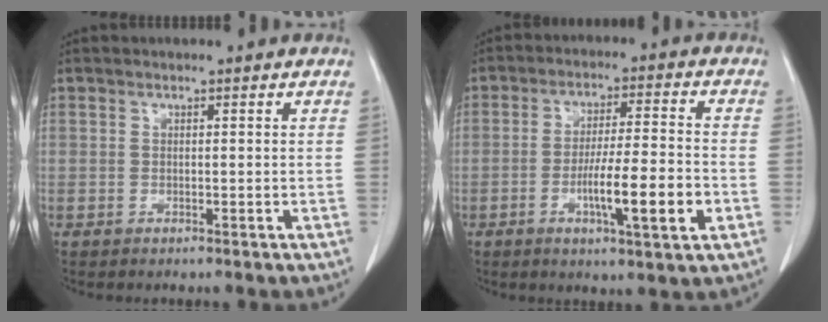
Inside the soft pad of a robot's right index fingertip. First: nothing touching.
{"total": 10.5, "force": [-3.3, 0.7, 9.9], "torque": [-0.166, -0.006, -0.054]}